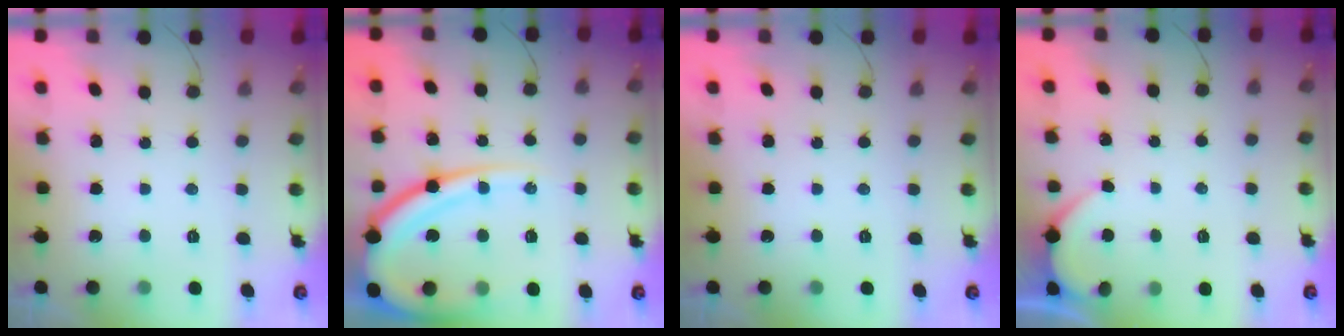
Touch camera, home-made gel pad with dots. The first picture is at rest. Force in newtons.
{"total": 19.1, "press": 19.0, "slide": 1.6}
{"total": 0.0}
{"total": 2.1, "press": 2.1, "slide": 0.3}